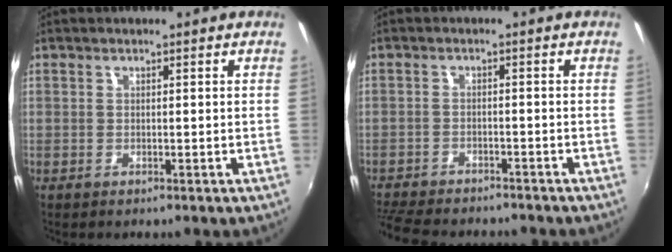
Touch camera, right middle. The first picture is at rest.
{"total": 11.1, "force": [-9.9, 3.0, 4.1], "torque": [-0.109, -0.019, -0.158]}